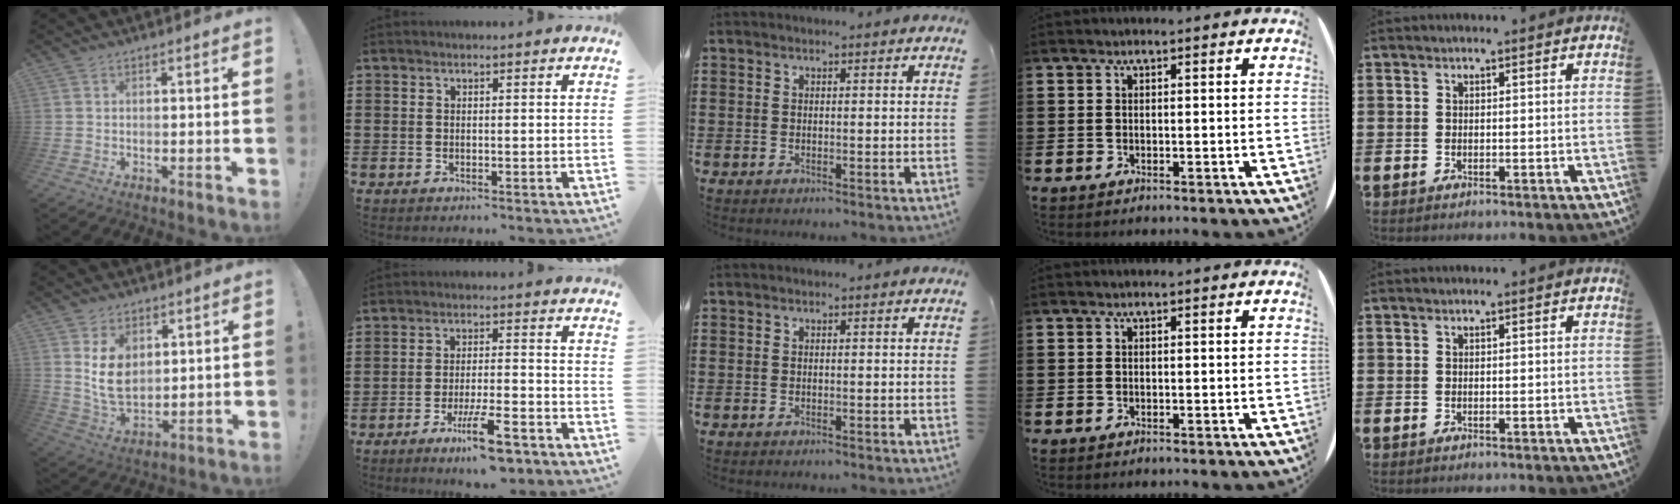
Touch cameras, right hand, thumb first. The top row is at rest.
{"thumb": {"total": 11.2, "force": [4.1, 8.2, 6.3], "torque": [-0.116, -0.021, 0.084]}, "index": {"total": 8.3, "force": [-5.2, 1.7, 6.2], "torque": [-0.107, 0.005, -0.090]}}